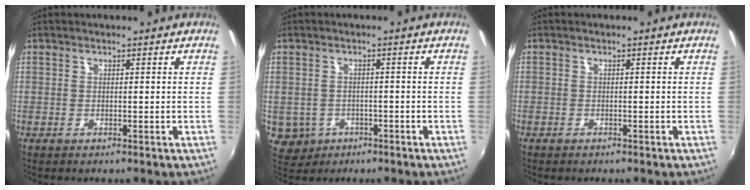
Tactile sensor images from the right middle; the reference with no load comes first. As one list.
[{"total": 5.1, "force": [-1.8, 4.6, 1.4], "torque": [-0.043, 0.000, -0.016]}, {"total": 0.9, "force": [-0.8, 0.4, 0.1], "torque": [-0.006, 0.003, -0.011]}]